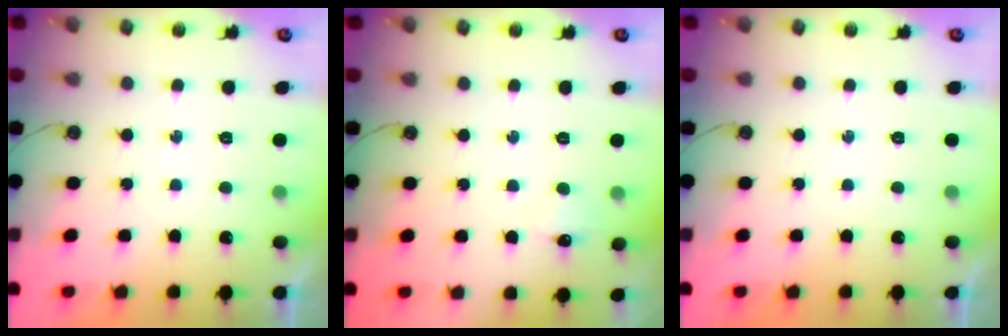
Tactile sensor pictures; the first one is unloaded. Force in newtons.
{"total": 6.3, "press": 6.3, "slide": 0.8}
{"total": 0.0}